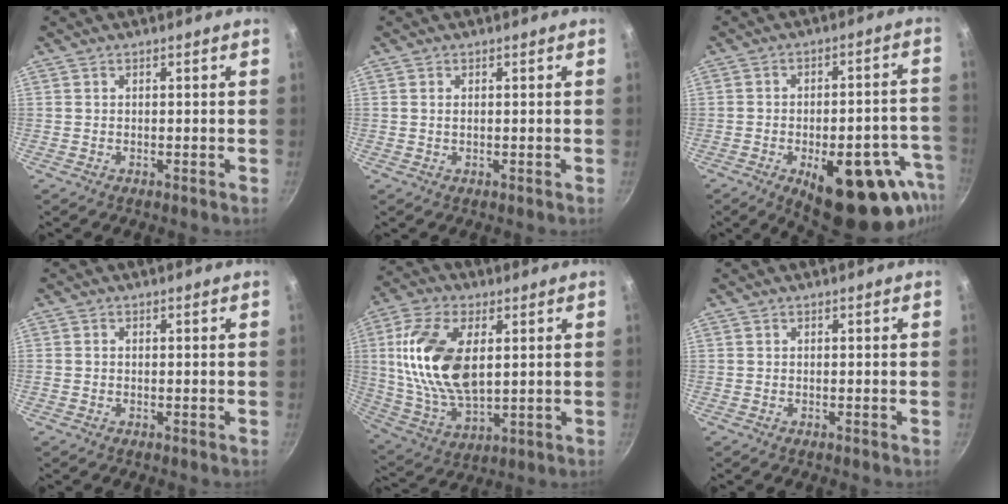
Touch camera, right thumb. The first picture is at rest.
{"total": 1.0, "force": [0.2, 0.6, 0.8], "torque": [-0.014, 0.001, 0.003]}
{"total": 23.0, "force": [-10.5, 10.2, 17.7], "torque": [-0.161, 0.028, -0.128]}
{"total": 0.6, "force": [0.0, 0.5, 0.4], "torque": [-0.005, 0.003, -0.001]}
{"total": 18.3, "force": [3.6, 10.0, 14.9], "torque": [-0.278, -0.008, 0.075]}
{"total": 0.0}